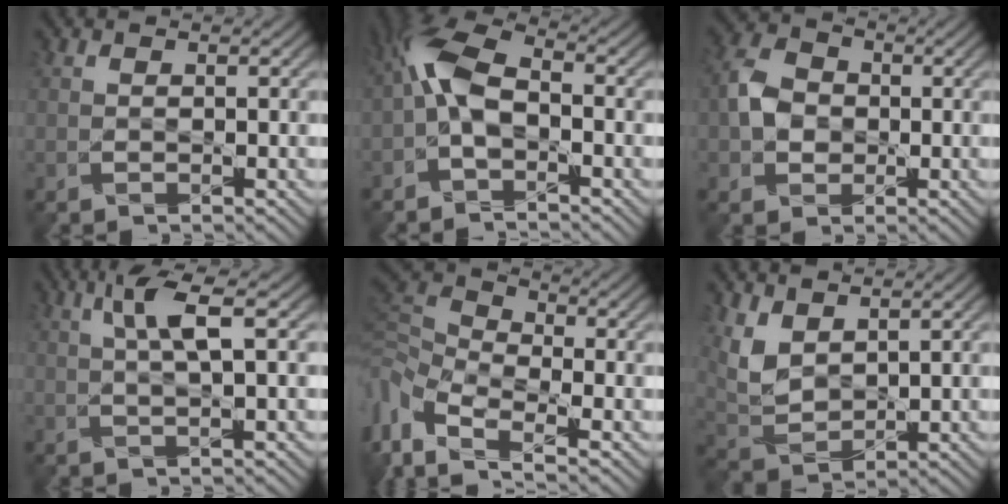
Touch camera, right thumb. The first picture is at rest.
{"total": 7.4, "force": [-1.5, 3.5, 6.4], "torque": [-0.157, 0.019, -0.045]}
{"total": 5.0, "force": [-0.4, 4.0, 2.9], "torque": [-0.073, 0.010, -0.016]}
{"total": 4.2, "force": [1.4, -0.1, 4.0], "torque": [-0.094, 0.012, 0.029]}
{"total": 9.8, "force": [-3.9, 5.1, 7.4], "torque": [-0.218, -0.009, -0.074]}
{"total": 5.4, "force": [3.4, 2.7, 3.3], "torque": [-0.095, -0.004, 0.076]}